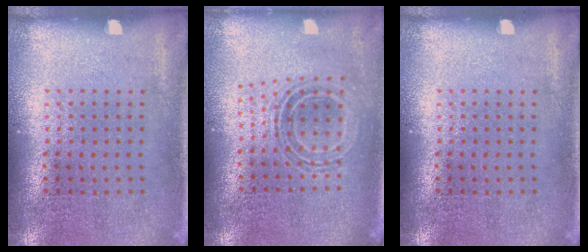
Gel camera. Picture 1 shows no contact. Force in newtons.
{"total": 0.8, "press": 0.8, "slide": 0.3}
{"total": 0.0}